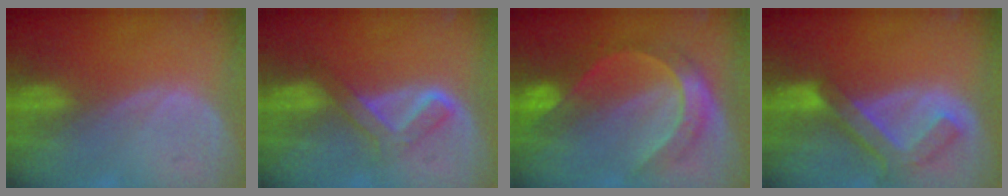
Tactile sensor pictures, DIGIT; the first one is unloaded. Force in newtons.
{"total": 5.1, "press": 5.1, "slide": 0.8}
{"total": 7.4, "press": 7.3, "slide": 0.6}
{"total": 7.6, "press": 6.6, "slide": 3.8}